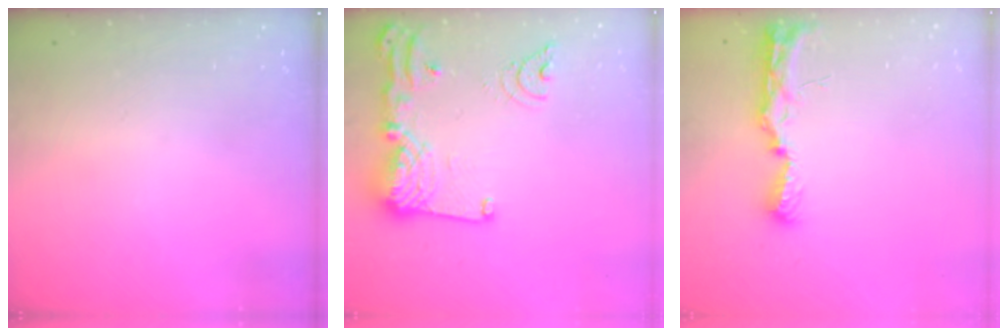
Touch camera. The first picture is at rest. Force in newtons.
{"total": 18.5, "press": 18.4, "slide": 1.7}
{"total": 8.8, "press": 8.7, "slide": 0.9}